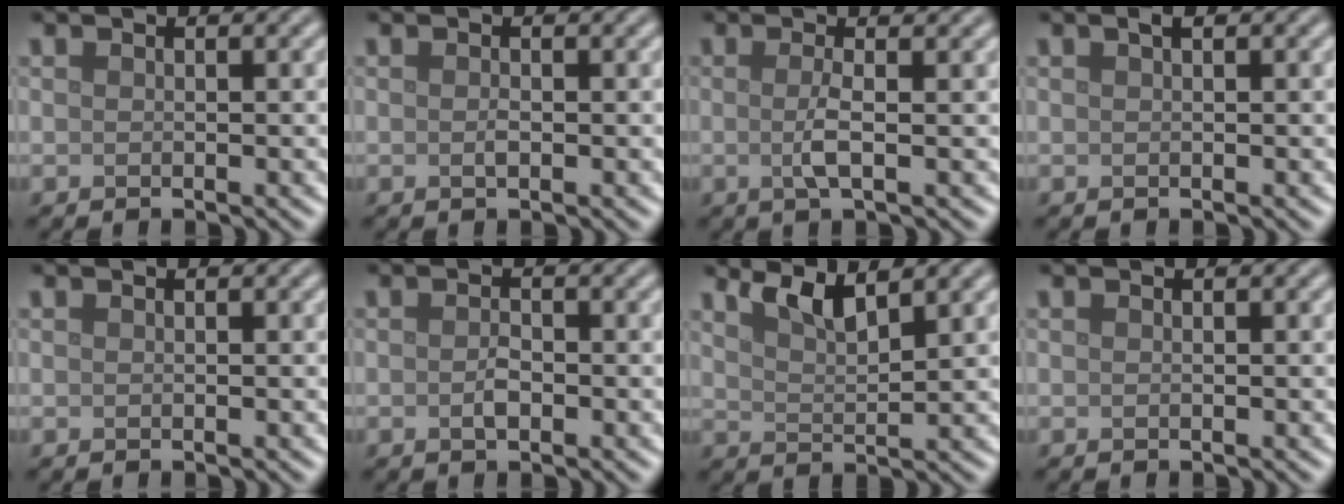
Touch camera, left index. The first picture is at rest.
{"total": 0.7, "force": [-0.1, 0.3, 0.7], "torque": [-0.015, -0.002, -0.001]}
{"total": 2.4, "force": [0.0, 0.6, 2.4], "torque": [-0.044, 0.001, -0.004]}
{"total": 0.7, "force": [0.4, 0.2, 0.5], "torque": [-0.008, 0.003, 0.006]}
{"total": 0.0}
{"total": 1.4, "force": [-0.4, 0.7, 1.1], "torque": [-0.023, 0.001, -0.009]}
{"total": 3.0, "force": [2.4, 0.6, 1.8], "torque": [-0.031, 0.000, 0.046]}
{"total": 0.0}